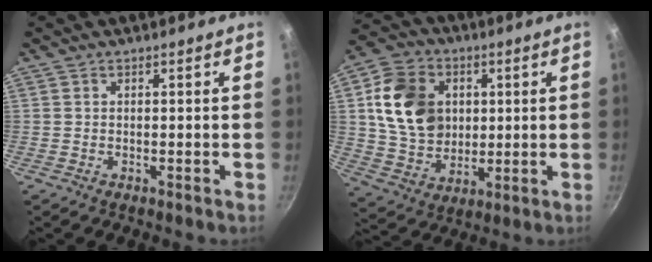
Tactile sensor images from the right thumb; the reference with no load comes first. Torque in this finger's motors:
{"motor_torque": [-0.78, 1.31, 0.68, -0.35, 0.07]}